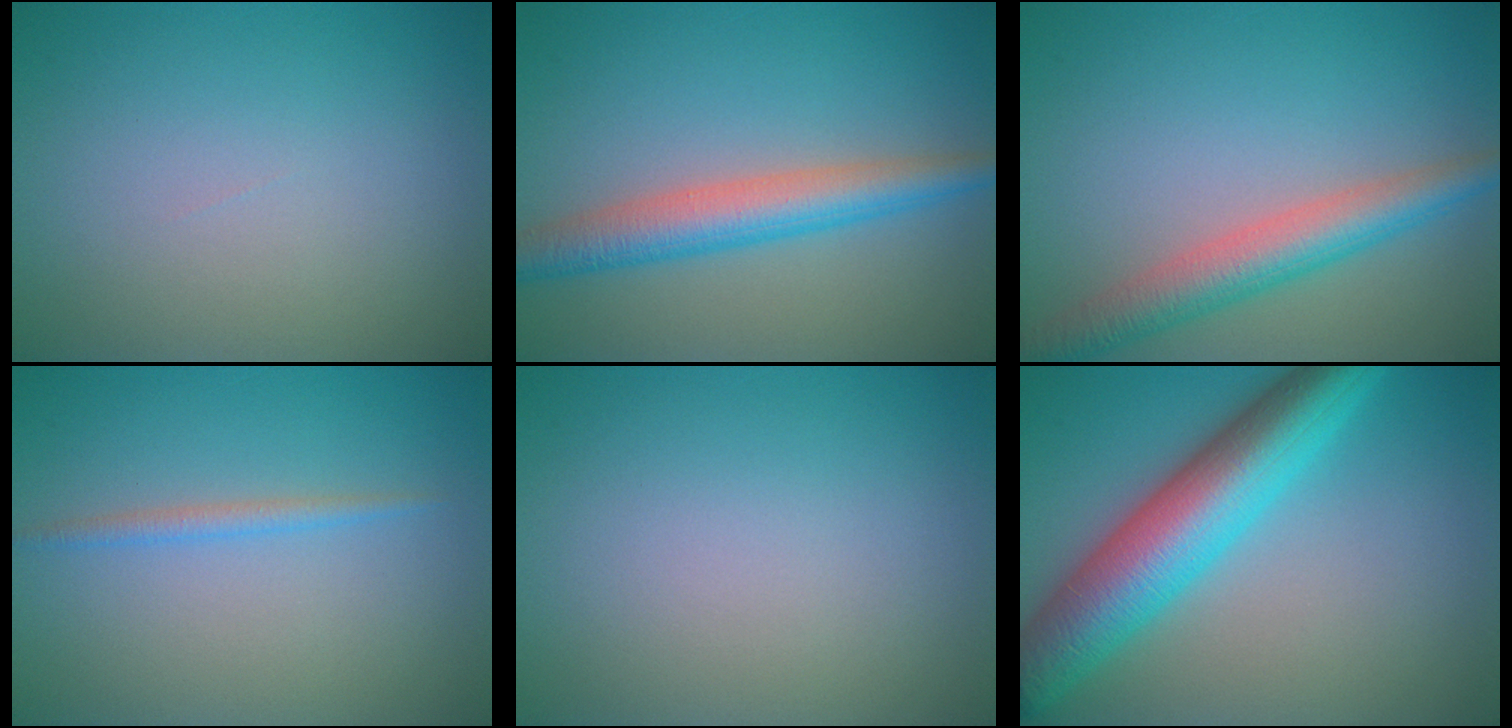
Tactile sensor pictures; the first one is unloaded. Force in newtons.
{"total": 4.9, "press": 4.9, "slide": 0.1}
{"total": 4.9, "press": 4.9, "slide": 0.2}
{"total": 1.2, "press": 1.2, "slide": 0.1}
{"total": 0.0}
{"total": 9.4, "press": 9.4, "slide": 0.1}